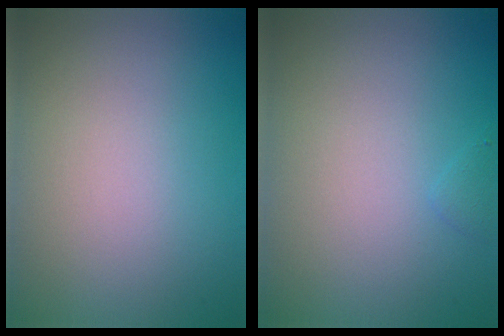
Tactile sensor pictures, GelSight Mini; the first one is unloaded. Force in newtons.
{"total": 0.6, "press": 0.6, "slide": 0.1}